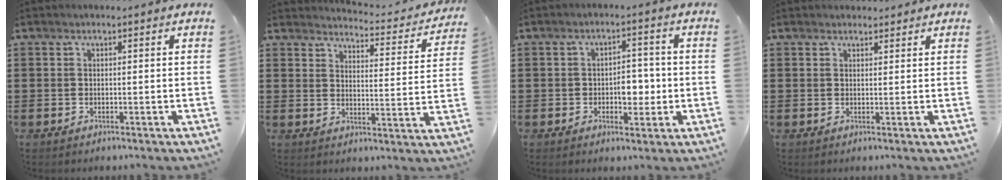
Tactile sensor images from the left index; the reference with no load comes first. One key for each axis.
{"total": 3.4, "fx": 3.3, "fy": -0.1, "fz": 0.7, "tx": -0.026, "ty": -0.031, "tz": 0.050}
{"total": 4.7, "fx": -0.8, "fy": 2.7, "fz": 3.7, "tx": -0.056, "ty": 0.000, "tz": -0.020}
{"total": 1.6, "fx": 1.5, "fy": 0.5, "fz": 0.0, "tx": -0.004, "ty": 0.004, "tz": 0.030}